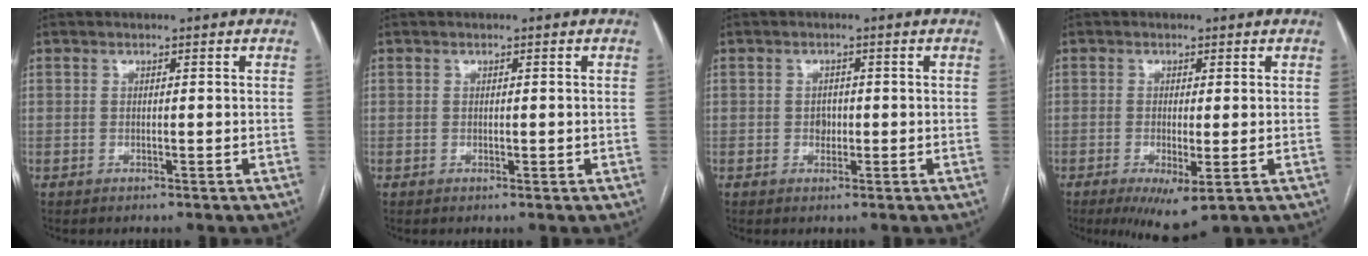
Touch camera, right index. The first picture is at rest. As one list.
[{"total": 0.7, "force": [0.0, 0.4, 0.5], "torque": [-0.008, -0.001, 0.003]}, {"total": 1.6, "force": [-0.1, 1.3, 0.9], "torque": [-0.013, 0.003, 0.000]}, {"total": 6.2, "force": [-2.6, 1.5, 5.4], "torque": [-0.083, -0.017, -0.032]}]